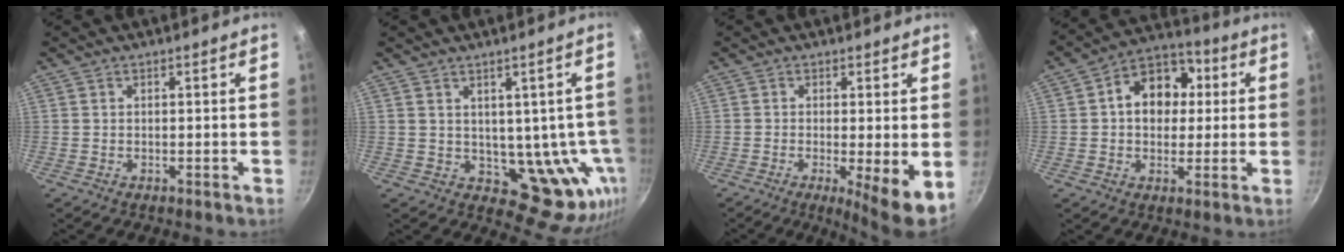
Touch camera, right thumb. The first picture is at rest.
{"total": 12.0, "force": [0.6, 7.5, 9.3], "torque": [-0.073, -0.020, 0.027]}
{"total": 7.1, "force": [-1.0, 1.1, 7.0], "torque": [-0.101, -0.015, -0.013]}
{"total": 12.5, "force": [2.0, 9.6, 7.7], "torque": [-0.069, 0.021, 0.013]}